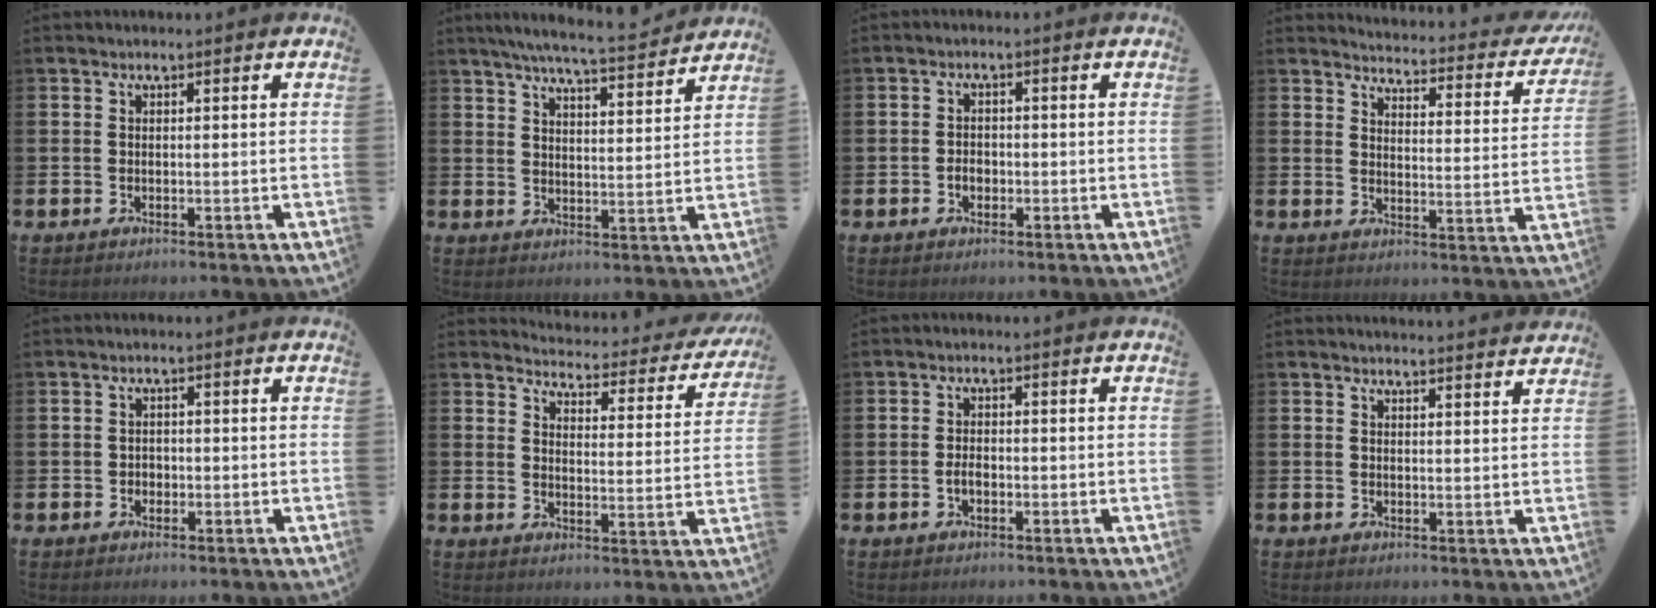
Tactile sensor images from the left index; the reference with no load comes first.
{"total": 6.7, "force": [6.4, -0.1, 2.2], "torque": [-0.049, -0.040, 0.108]}
{"total": 1.8, "force": [-0.6, 1.4, 1.0], "torque": [-0.007, 0.001, -0.017]}
{"total": 3.1, "force": [3.0, 0.6, 0.6], "torque": [-0.024, -0.036, 0.042]}
{"total": 1.2, "force": [-0.3, 1.1, 0.3], "torque": [0.005, 0.001, -0.011]}
{"total": 3.4, "force": [3.2, 0.9, 0.8], "torque": [-0.028, -0.034, 0.046]}
{"total": 1.6, "force": [-0.5, 0.9, 1.2], "torque": [-0.017, 0.001, -0.011]}
{"total": 2.8, "force": [2.8, -0.2, -0.2], "torque": [0.009, -0.024, 0.048]}